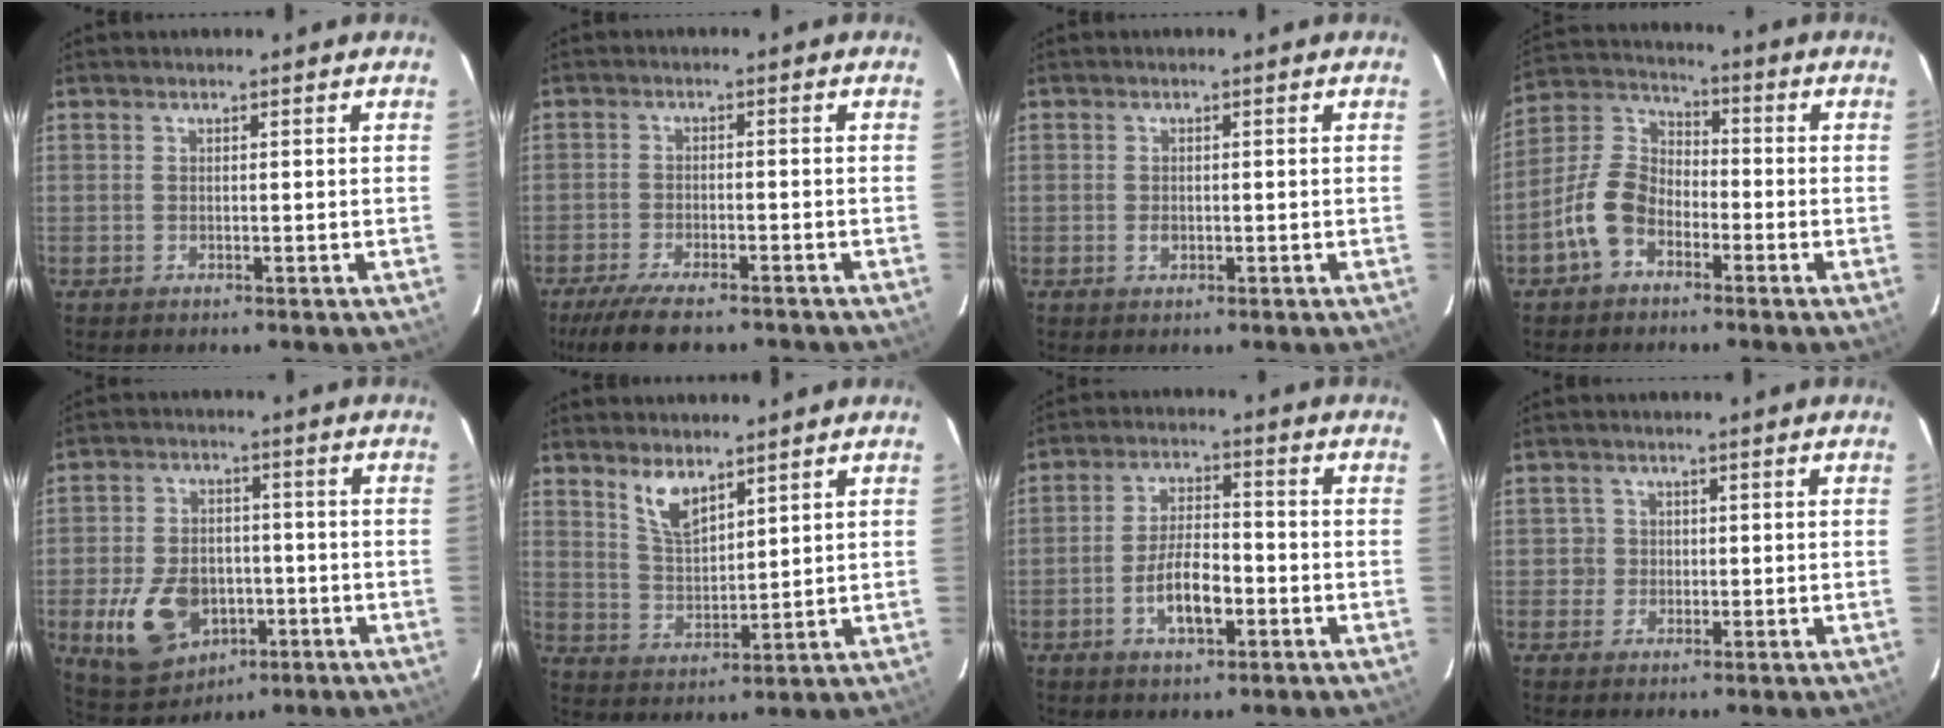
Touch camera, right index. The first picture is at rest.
{"total": 10.6, "force": [-8.7, 2.5, 5.5], "torque": [-0.129, -0.030, -0.147]}
{"total": 1.2, "force": [-0.3, 0.9, 0.7], "torque": [-0.013, 0.000, -0.006]}
{"total": 9.6, "force": [-4.9, 6.0, 5.6], "torque": [-0.124, 0.025, -0.097]}
{"total": 13.9, "force": [-4.8, 9.5, 8.9], "torque": [-0.198, -0.001, -0.062]}
{"total": 6.6, "force": [4.7, 2.4, 3.9], "torque": [-0.071, 0.000, 0.097]}
{"total": 7.9, "force": [-3.1, 3.2, 6.6], "torque": [-0.132, 0.005, -0.051]}
{"total": 2.4, "force": [-0.3, 2.4, -0.1], "torque": [0.009, 0.015, -0.004]}